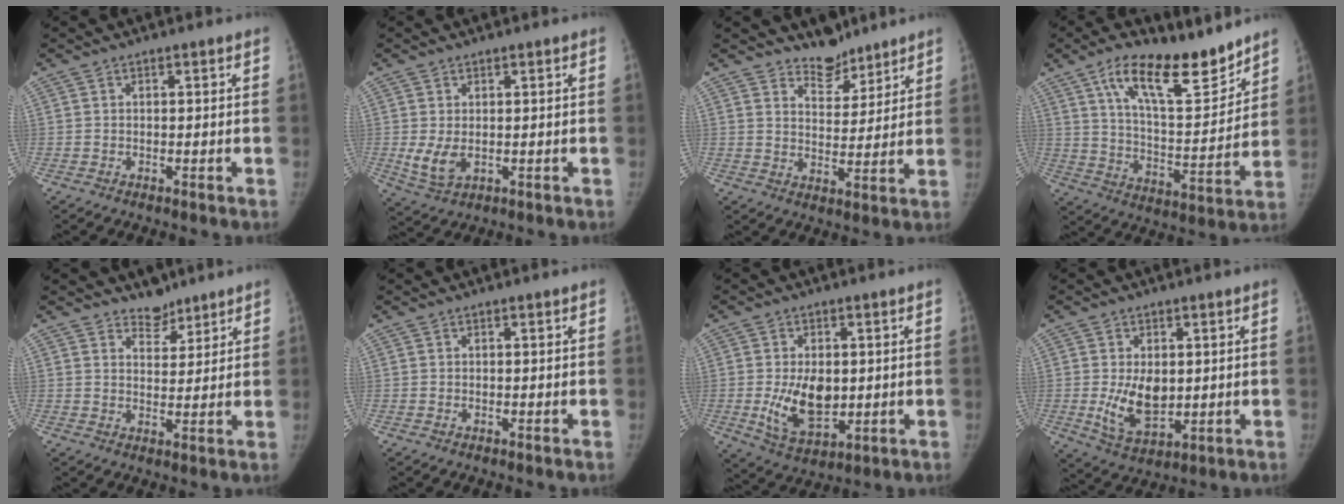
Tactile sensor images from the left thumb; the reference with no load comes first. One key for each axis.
{"total": 4.6, "fx": -0.2, "fy": 2.9, "fz": 3.6, "tx": -0.070, "ty": -0.011, "tz": 0.009}
{"total": 6.3, "fx": 5.5, "fy": 3.1, "fz": 0.8, "tx": 0.021, "ty": -0.047, "tz": 0.097}
{"total": 17.4, "fx": 12.0, "fy": 6.1, "fz": 10.9, "tx": -0.143, "ty": -0.076, "tz": 0.208}
{"total": 4.1, "fx": 3.5, "fy": 2.2, "fz": 0.4, "tx": 0.023, "ty": -0.027, "tz": 0.056}
{"total": 0.0}
{"total": 10.7, "fx": -0.3, "fy": 6.6, "fz": 8.4, "tx": -0.124, "ty": -0.015, "tz": 0.009}
{"total": 9.1, "fx": 0.2, "fy": 5.6, "fz": 7.1, "tx": -0.106, "ty": -0.017, "tz": 0.018}